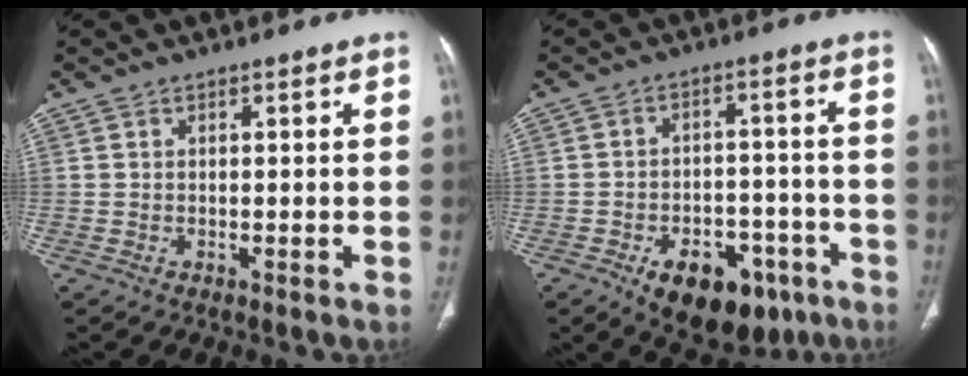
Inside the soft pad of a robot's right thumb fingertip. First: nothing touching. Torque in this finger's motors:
{"motor_torque": [1.12, 1.38, -0.01, -0.08, 0.09]}